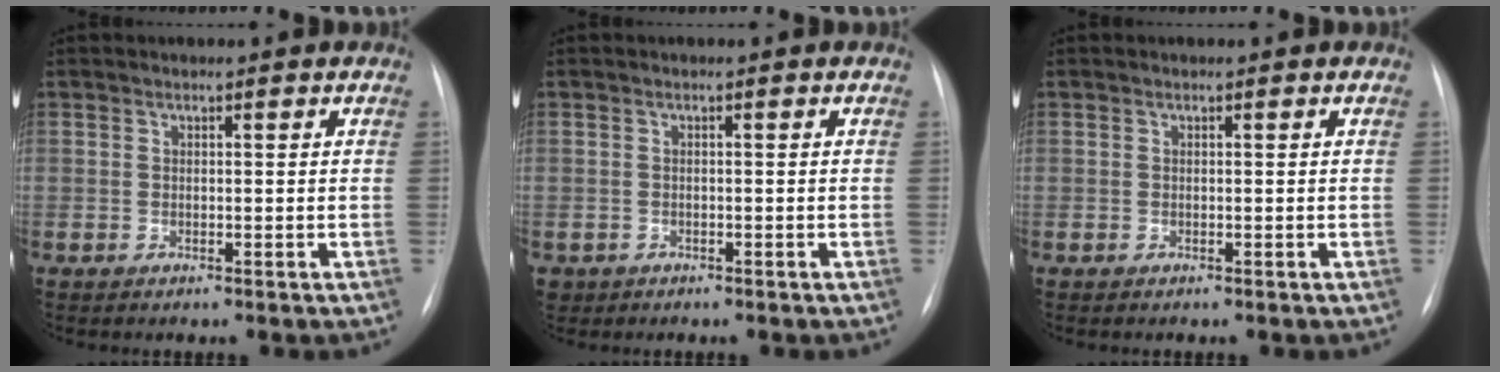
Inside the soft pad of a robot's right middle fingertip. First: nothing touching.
{"total": 1.5, "force": [-0.8, 1.3, 0.0], "torque": [-0.003, 0.003, -0.008]}
{"total": 0.0}